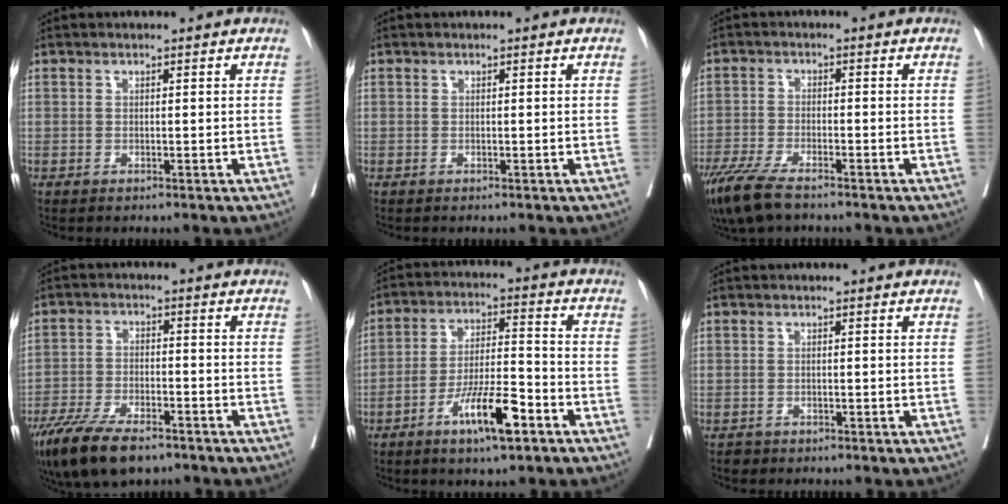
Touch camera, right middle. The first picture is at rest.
{"total": 0.0}
{"total": 7.8, "force": [-6.0, 1.6, 4.8], "torque": [-0.090, -0.020, -0.105]}
{"total": 11.8, "force": [-8.6, 3.6, 7.2], "torque": [-0.128, -0.020, -0.147]}
{"total": 10.1, "force": [-5.5, 1.7, 8.3], "torque": [-0.150, -0.003, -0.095]}
{"total": 0.9, "force": [-0.7, 0.5, 0.0], "torque": [-0.004, 0.001, -0.011]}